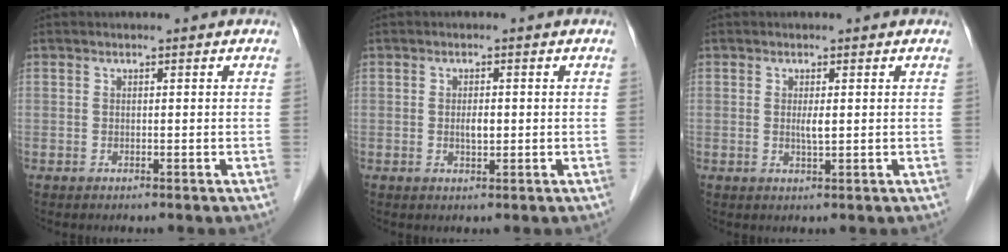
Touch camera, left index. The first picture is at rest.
{"total": 1.8, "force": [0.0, 0.7, 1.6], "torque": [-0.031, -0.001, 0.001]}
{"total": 1.5, "force": [0.3, 0.1, 1.5], "torque": [-0.033, -0.002, 0.006]}